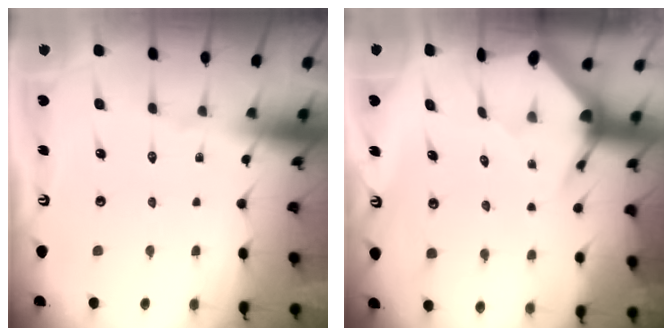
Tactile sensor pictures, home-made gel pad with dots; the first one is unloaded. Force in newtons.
{"total": 3.5, "press": 3.5, "slide": 0.4}